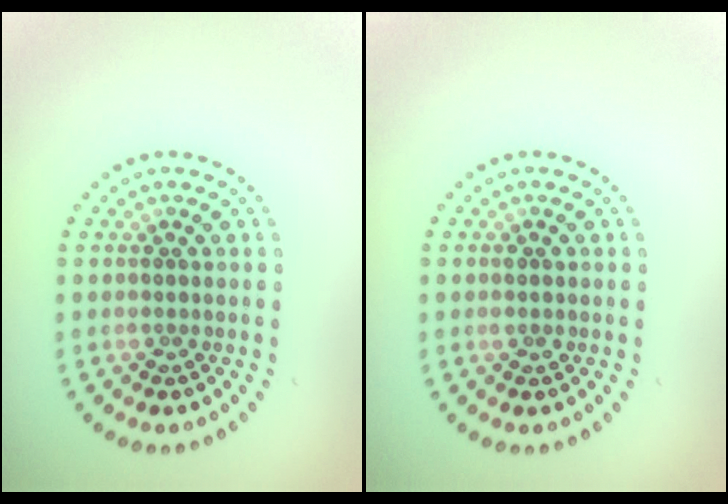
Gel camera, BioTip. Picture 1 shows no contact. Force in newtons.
{"total": 1.0, "press": 1.0, "slide": 0.2}